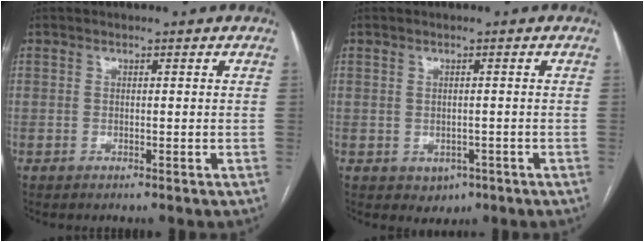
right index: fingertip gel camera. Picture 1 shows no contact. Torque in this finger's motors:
{"motor_torque": [-0.04, -0.03, 0.04, 0.02]}